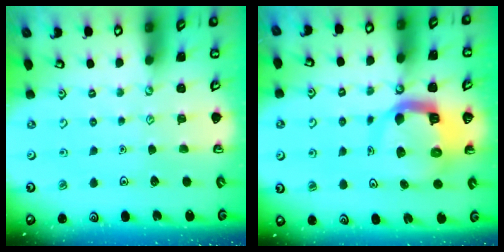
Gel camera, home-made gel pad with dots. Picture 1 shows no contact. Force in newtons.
{"total": 9.7, "press": 9.6, "slide": 1.3}